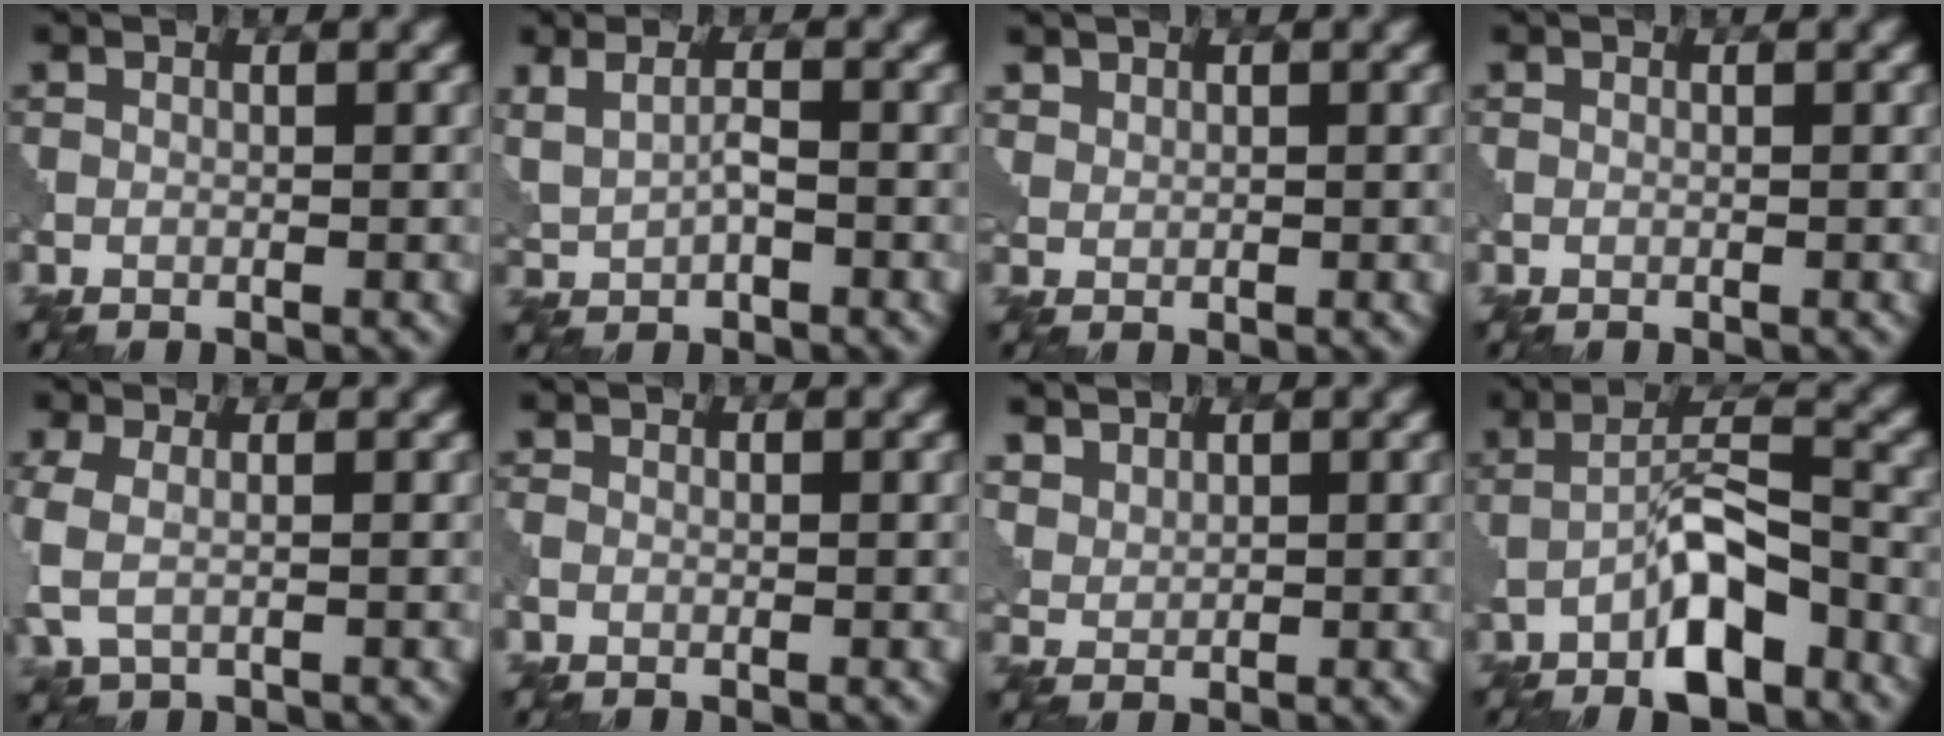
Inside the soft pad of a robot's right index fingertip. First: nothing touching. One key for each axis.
{"total": 2.3, "fx": 0.4, "fy": 1.1, "fz": 1.9, "tx": -0.047, "ty": -0.001, "tz": 0.011}
{"total": 1.3, "fx": 0.9, "fy": 0.9, "fz": 0.2, "tx": -0.003, "ty": -0.001, "tz": 0.019}
{"total": 0.0}
{"total": 3.6, "fx": -0.3, "fy": 2.2, "fz": 2.8, "tx": -0.080, "ty": -0.002, "tz": -0.009}
{"total": 0.8, "fx": -0.4, "fy": 0.6, "fz": 0.4, "tx": -0.009, "ty": -0.002, "tz": -0.010}
{"total": 4.1, "fx": 3.1, "fy": 2.3, "fz": 1.3, "tx": -0.048, "ty": -0.004, "tz": 0.077}
{"total": 7.1, "fx": -3.6, "fy": 2.4, "fz": 5.6, "tx": -0.094, "ty": 0.011, "tz": -0.067}